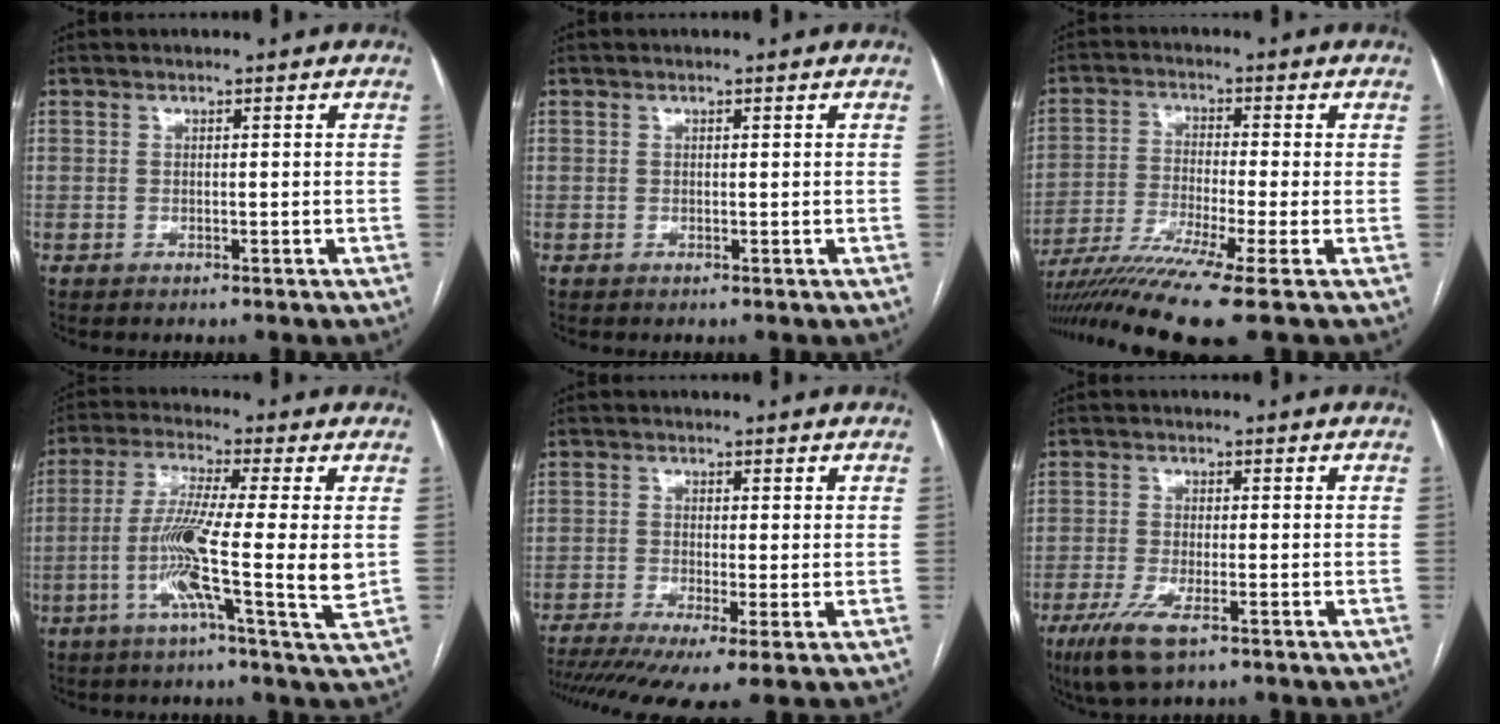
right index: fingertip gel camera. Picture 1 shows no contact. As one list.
[{"total": 0.0}, {"total": 12.3, "force": [-8.8, -1.9, 8.4], "torque": [-0.148, -0.030, -0.148]}, {"total": 12.7, "force": [-1.4, -0.6, 12.6], "torque": [-0.232, -0.014, -0.040]}, {"total": 10.3, "force": [-5.7, 2.4, 8.2], "torque": [-0.151, -0.015, -0.094]}, {"total": 6.2, "force": [-3.5, 1.4, 4.9], "torque": [-0.105, -0.017, -0.062]}]